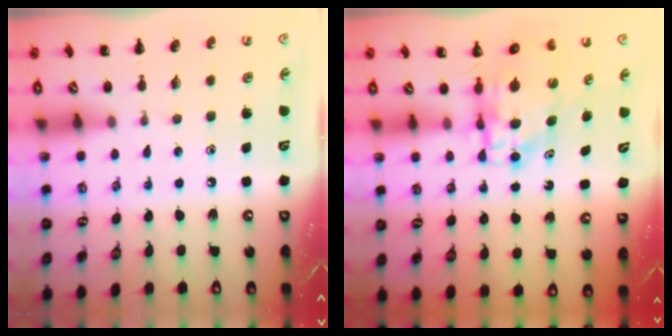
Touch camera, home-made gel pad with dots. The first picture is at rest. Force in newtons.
{"total": 5.7, "press": 5.6, "slide": 1.0}